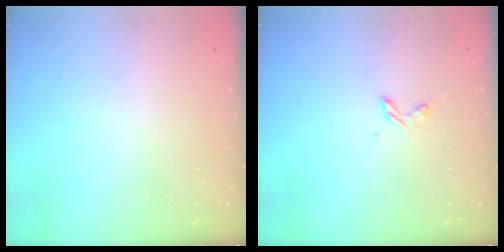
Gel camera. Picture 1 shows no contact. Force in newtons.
{"total": 3.1, "press": 3.1, "slide": 0.6}